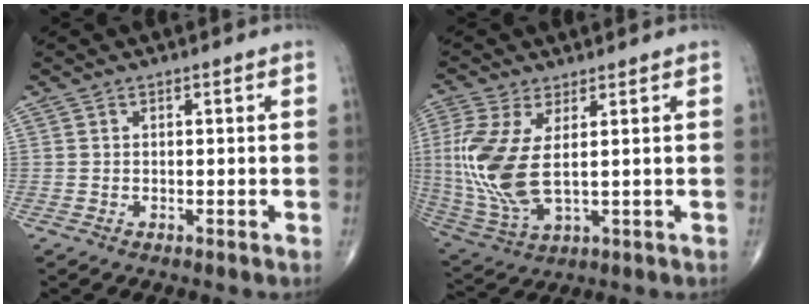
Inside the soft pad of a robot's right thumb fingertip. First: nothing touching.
{"total": 13.2, "force": [1.5, 5.6, 11.9], "torque": [-0.289, -0.013, 0.041]}